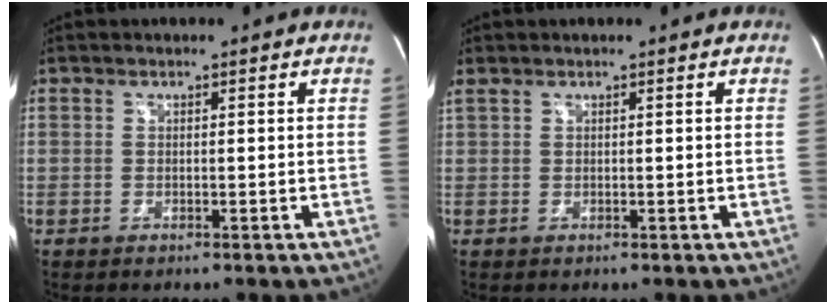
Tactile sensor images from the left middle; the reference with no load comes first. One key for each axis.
{"total": 0.8, "fx": 0.7, "fy": 0.1, "fz": 0.3, "tx": -0.023, "ty": 0.019, "tz": 0.023}